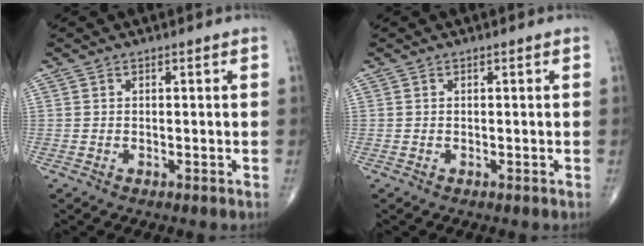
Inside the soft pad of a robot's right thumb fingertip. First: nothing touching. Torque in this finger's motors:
{"motor_torque": [-0.20, 0.20, 0.04, -0.04, 0.07]}